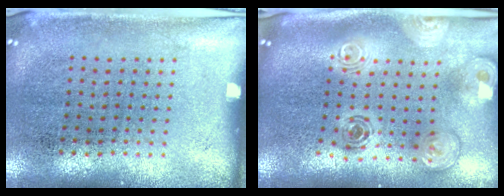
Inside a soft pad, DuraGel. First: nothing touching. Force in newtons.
{"total": 2.3, "press": 1.8, "slide": 1.4}